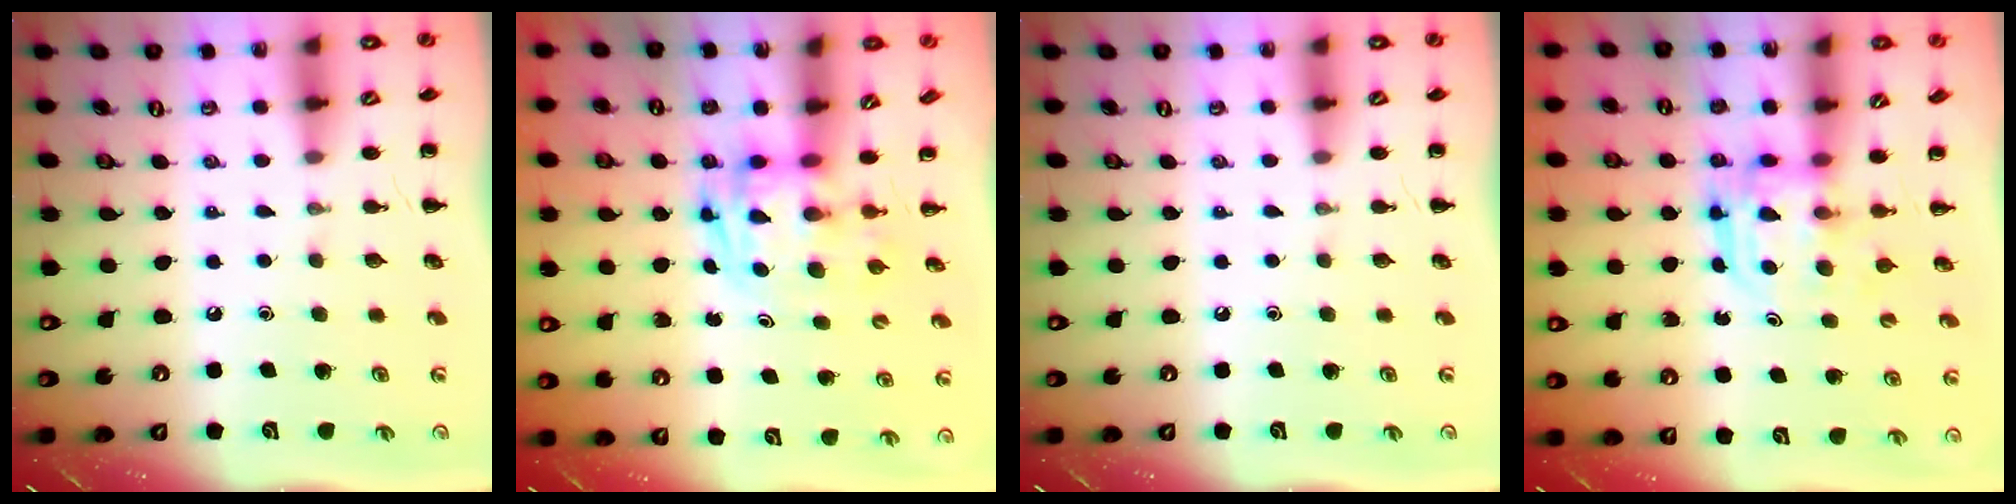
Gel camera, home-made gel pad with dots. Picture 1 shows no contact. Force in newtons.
{"total": 2.8, "press": 2.7, "slide": 0.5}
{"total": 0.0}
{"total": 3.1, "press": 3.1, "slide": 0.2}